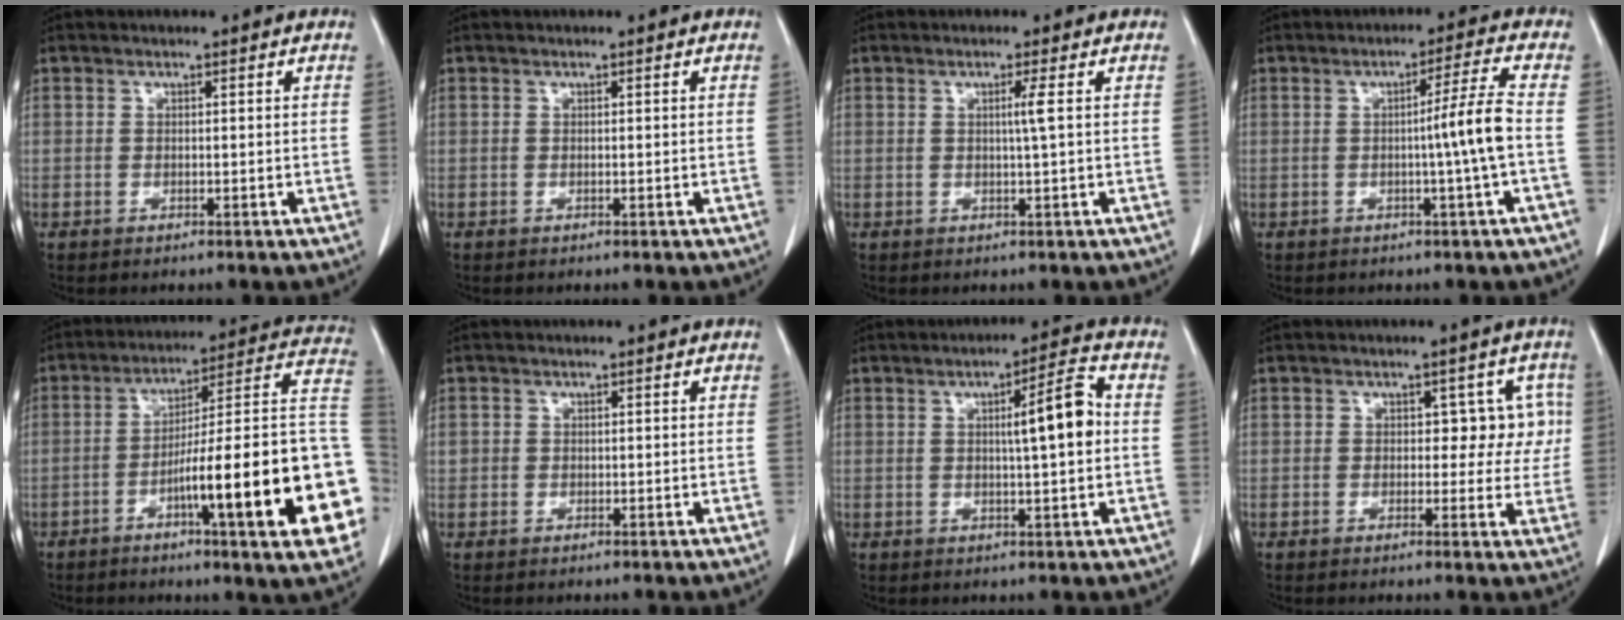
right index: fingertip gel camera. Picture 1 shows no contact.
{"total": 0.0}
{"total": 1.8, "force": [0.3, -0.7, 1.7], "torque": [-0.032, -0.003, 0.006]}
{"total": 5.8, "force": [-0.9, -1.8, 5.4], "torque": [-0.080, 0.003, -0.015]}
{"total": 24.4, "force": [-6.4, 1.3, 23.5], "torque": [-0.232, 0.013, -0.095]}
{"total": 0.8, "force": [0.1, 0.8, 0.1], "torque": [0.006, 0.005, -0.001]}
{"total": 7.0, "force": [0.6, 0.4, 7.0], "torque": [-0.102, 0.011, 0.005]}
{"total": 4.8, "force": [0.8, 3.1, 3.6], "torque": [-0.019, 0.020, 0.007]}